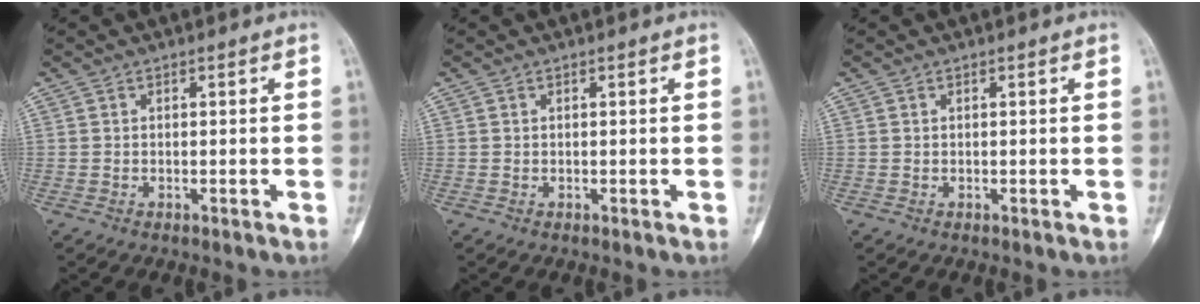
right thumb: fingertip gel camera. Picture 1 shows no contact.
{"total": 0.0}
{"total": 0.0}